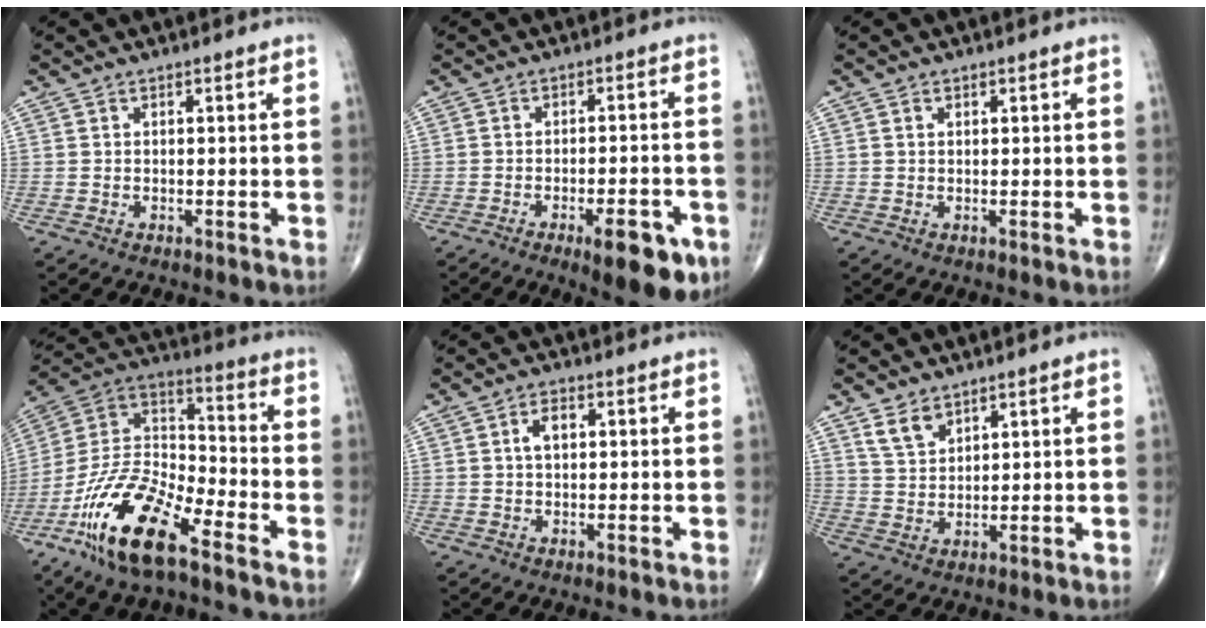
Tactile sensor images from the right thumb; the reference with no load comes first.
{"total": 10.4, "force": [-5.1, 3.5, 8.4], "torque": [-0.097, 0.015, -0.063]}
{"total": 0.8, "force": [0.4, 0.6, 0.5], "torque": [-0.008, -0.001, 0.006]}
{"total": 19.0, "force": [-11.5, 6.2, 13.8], "torque": [-0.264, 0.057, -0.222]}
{"total": 3.4, "force": [0.7, 2.0, 2.6], "torque": [-0.042, 0.007, 0.008]}
{"total": 4.7, "force": [3.3, 2.5, 2.1], "torque": [-0.026, -0.021, 0.070]}